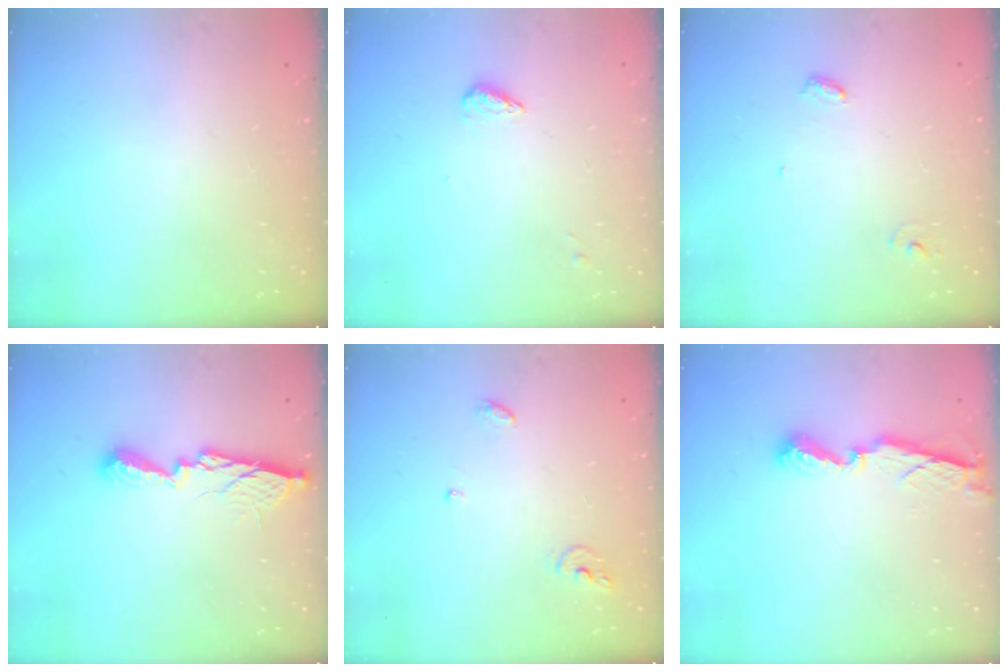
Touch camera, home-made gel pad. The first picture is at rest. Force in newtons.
{"total": 3.4, "press": 3.4, "slide": 0.5}
{"total": 4.0, "press": 4.0, "slide": 0.3}
{"total": 11.0, "press": 11.0, "slide": 0.4}
{"total": 6.2, "press": 6.2, "slide": 0.2}
{"total": 7.8, "press": 7.8, "slide": 0.5}